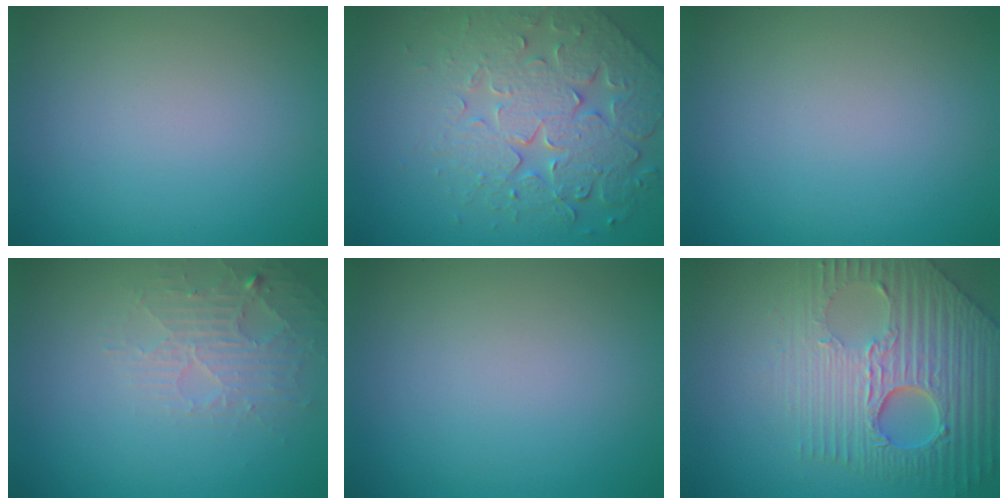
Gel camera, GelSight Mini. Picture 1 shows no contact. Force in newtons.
{"total": 6.4, "press": 5.5, "slide": 3.4}
{"total": 0.0}
{"total": 3.1, "press": 3.0, "slide": 0.6}
{"total": 0.0}
{"total": 8.3, "press": 6.2, "slide": 5.6}